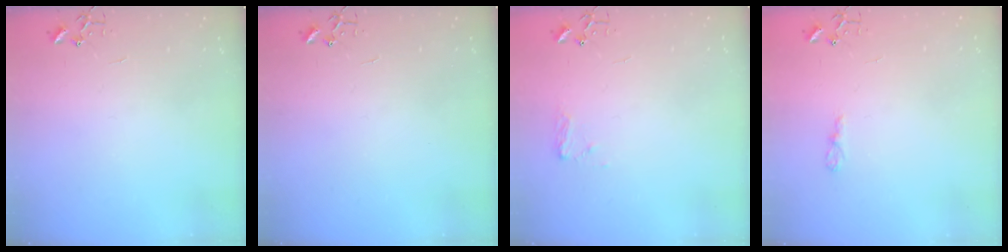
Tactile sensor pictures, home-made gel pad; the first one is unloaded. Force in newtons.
{"total": 0.0}
{"total": 7.2, "press": 7.2, "slide": 0.5}
{"total": 4.4, "press": 4.4, "slide": 0.6}